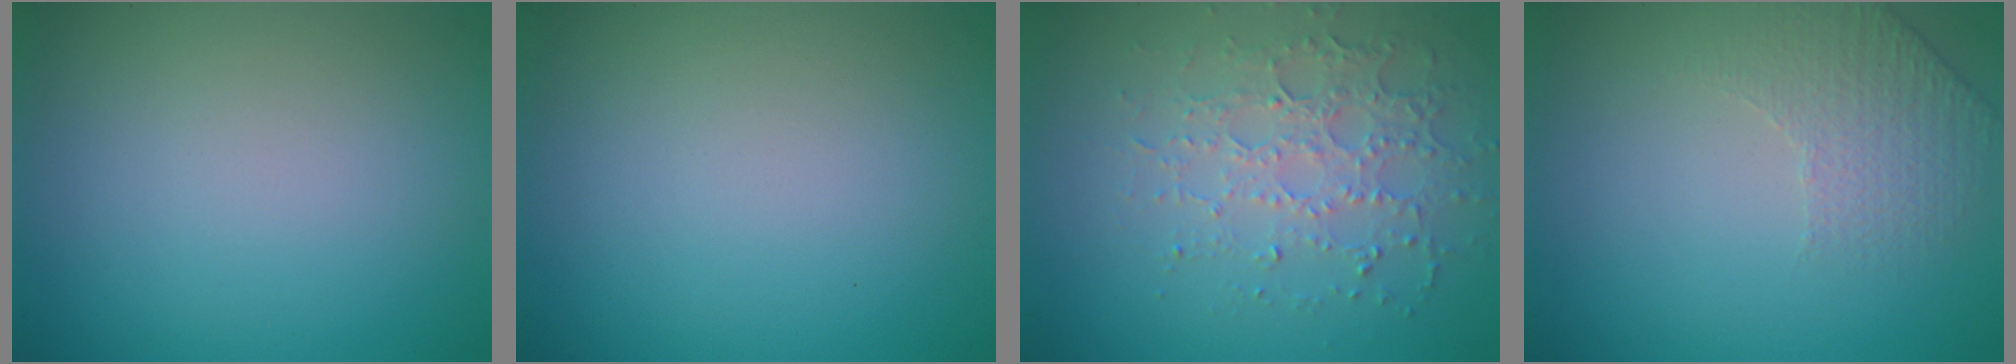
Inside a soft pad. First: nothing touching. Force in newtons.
{"total": 0.0}
{"total": 3.5, "press": 3.3, "slide": 1.0}
{"total": 1.7, "press": 1.3, "slide": 1.1}